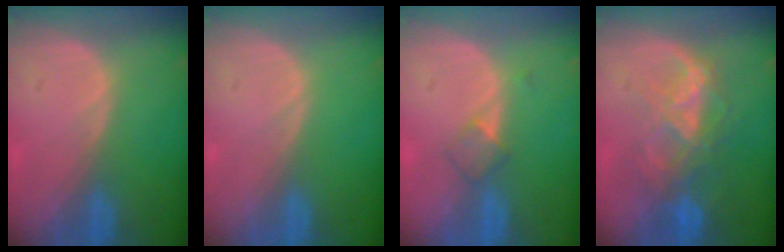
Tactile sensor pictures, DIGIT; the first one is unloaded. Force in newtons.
{"total": 0.0}
{"total": 2.7, "press": 2.4, "slide": 1.1}
{"total": 8.3, "press": 7.4, "slide": 3.8}